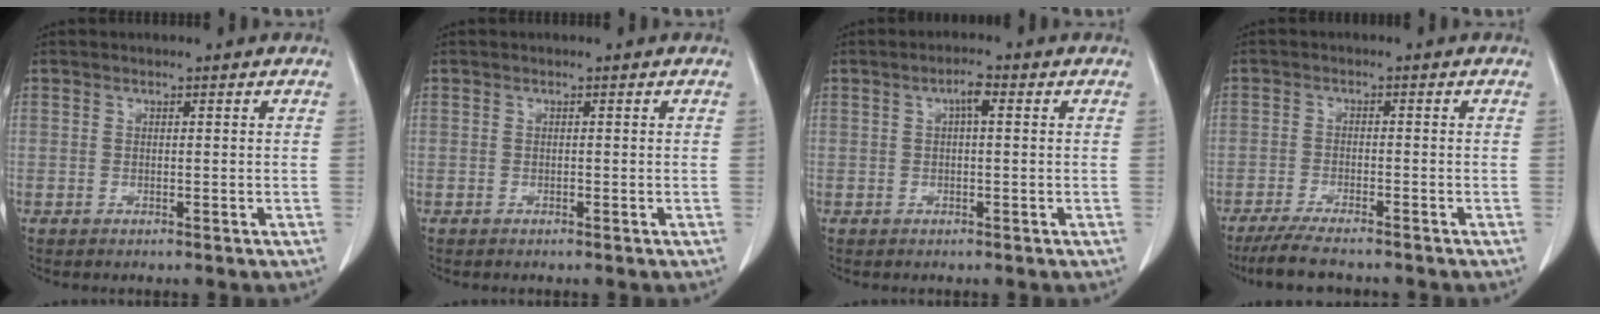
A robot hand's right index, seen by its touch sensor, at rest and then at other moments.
{"total": 0.0}
{"total": 2.1, "force": [0.5, 0.4, 2.0], "torque": [-0.038, 0.005, 0.009]}
{"total": 7.3, "force": [-6.3, 0.8, 3.7], "torque": [-0.064, -0.018, -0.103]}